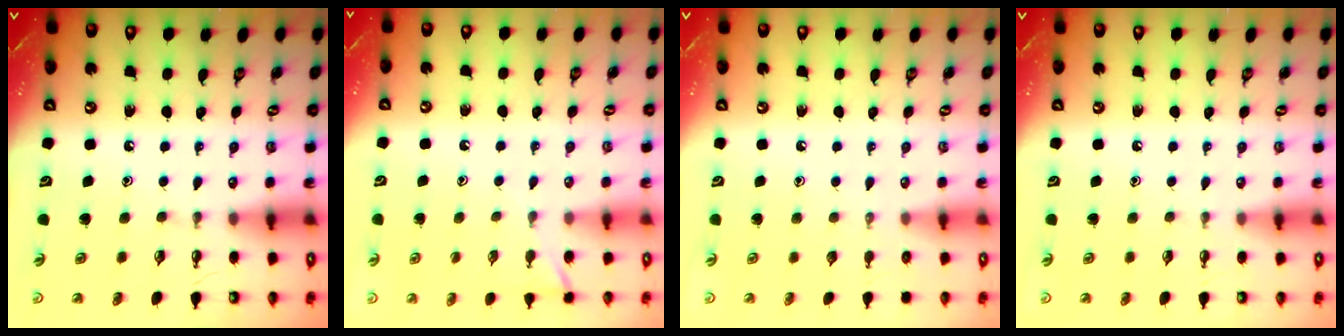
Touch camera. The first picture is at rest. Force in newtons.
{"total": 4.4, "press": 4.4, "slide": 0.5}
{"total": 0.0}
{"total": 0.0}